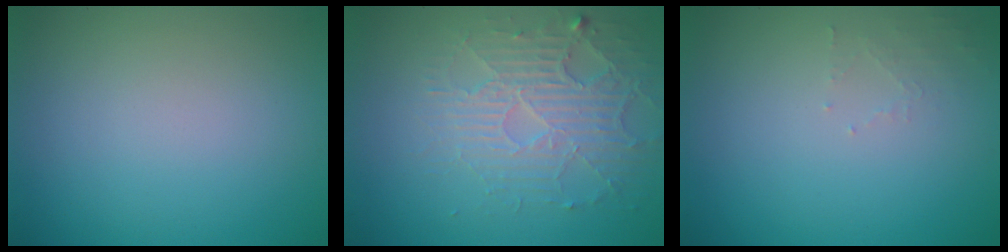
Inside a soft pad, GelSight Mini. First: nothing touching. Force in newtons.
{"total": 3.8, "press": 3.4, "slide": 1.8}
{"total": 1.0, "press": 1.0, "slide": 0.2}